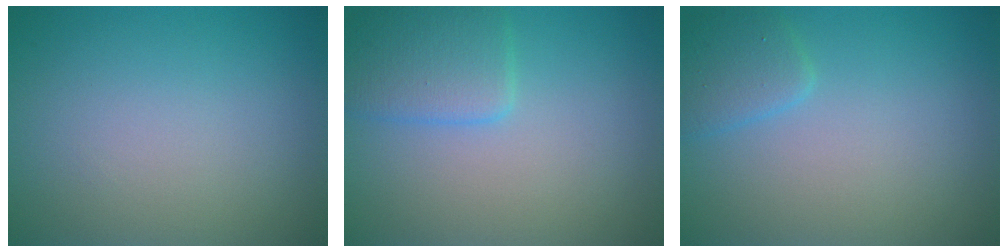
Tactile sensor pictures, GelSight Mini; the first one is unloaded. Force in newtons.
{"total": 3.3, "press": 3.3, "slide": 0.1}
{"total": 1.9, "press": 1.9, "slide": 0.2}